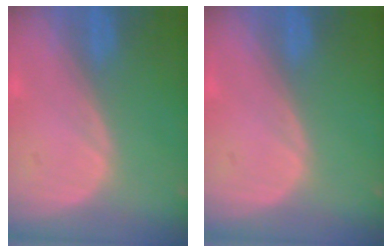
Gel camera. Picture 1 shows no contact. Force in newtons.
{"total": 0.0}